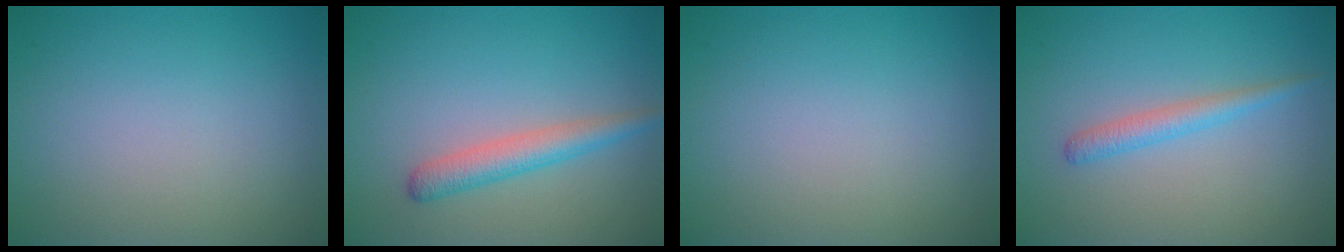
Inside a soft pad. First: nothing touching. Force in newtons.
{"total": 2.8, "press": 2.7, "slide": 0.2}
{"total": 0.0}
{"total": 1.9, "press": 1.8, "slide": 0.1}